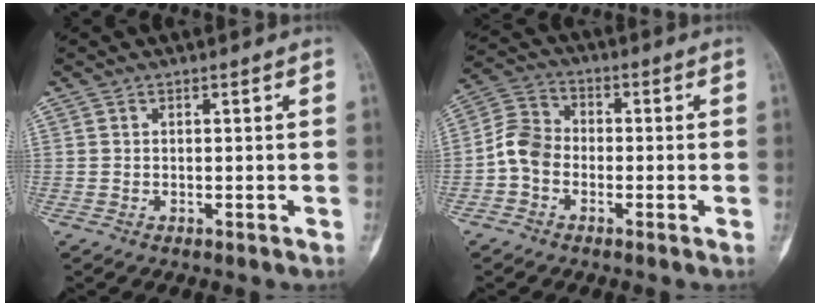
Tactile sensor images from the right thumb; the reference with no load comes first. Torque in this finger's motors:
{"motor_torque": [0.01, 0.01, 0.53, -0.58, 0.03]}